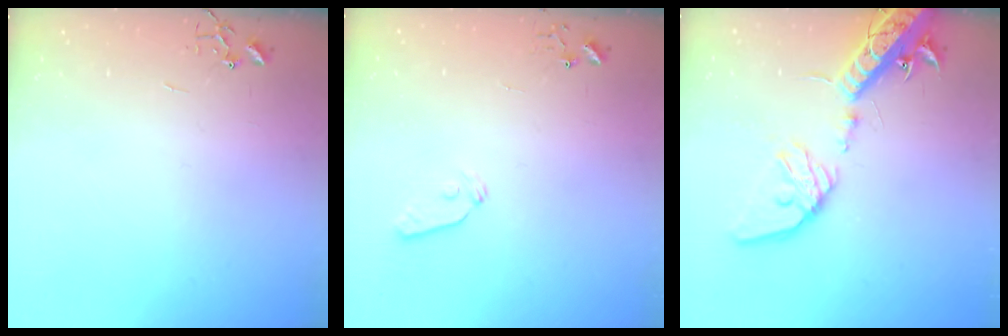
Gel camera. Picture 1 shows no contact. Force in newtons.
{"total": 6.0, "press": 5.9, "slide": 0.9}
{"total": 19.7, "press": 19.2, "slide": 4.1}